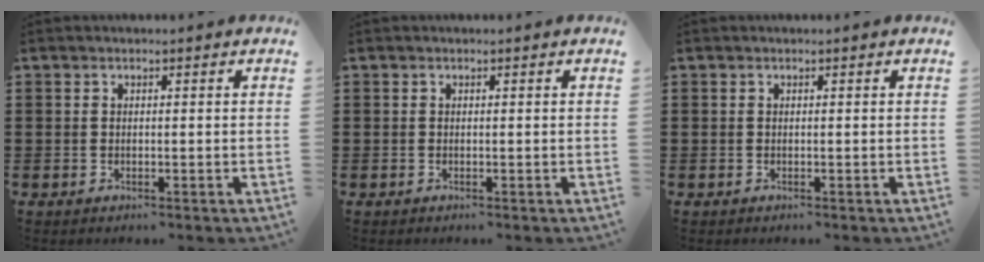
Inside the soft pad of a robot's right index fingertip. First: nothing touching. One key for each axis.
{"total": 0.0}
{"total": 0.0}